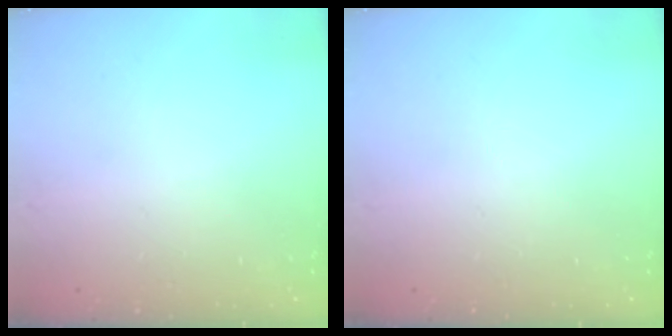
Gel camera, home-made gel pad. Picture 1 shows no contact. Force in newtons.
{"total": 0.0}